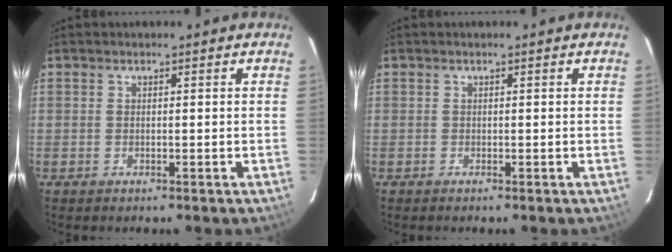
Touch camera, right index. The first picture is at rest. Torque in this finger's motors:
{"motor_torque": [0.06, 0.02, 0.04, 0.01]}